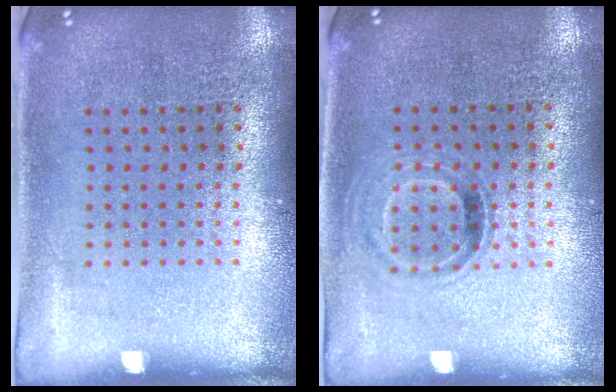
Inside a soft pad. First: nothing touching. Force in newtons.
{"total": 0.9, "press": 0.8, "slide": 0.4}